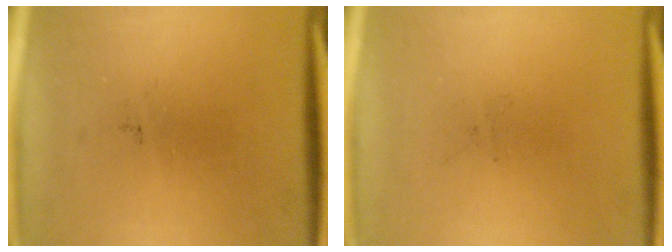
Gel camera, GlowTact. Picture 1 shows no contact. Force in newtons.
{"total": 0.0}